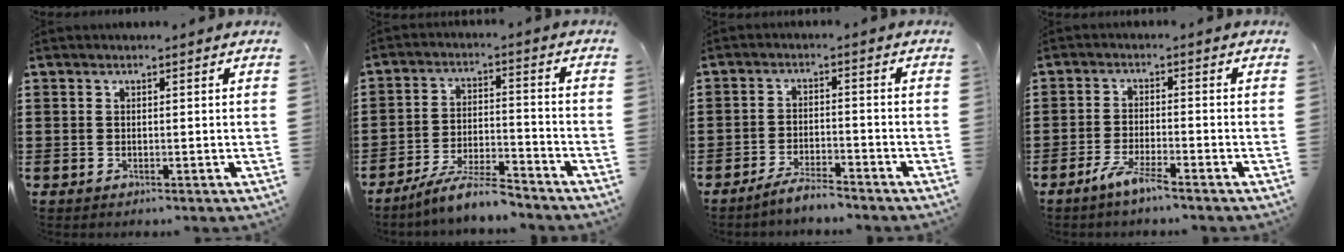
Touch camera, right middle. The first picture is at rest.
{"total": 7.3, "force": [-6.5, 0.5, 3.1], "torque": [-0.065, 0.003, -0.125]}
{"total": 3.6, "force": [-3.4, 0.2, 1.2], "torque": [-0.028, 0.004, -0.069]}
{"total": 4.0, "force": [-2.9, 0.2, 2.7], "torque": [-0.057, -0.004, -0.053]}